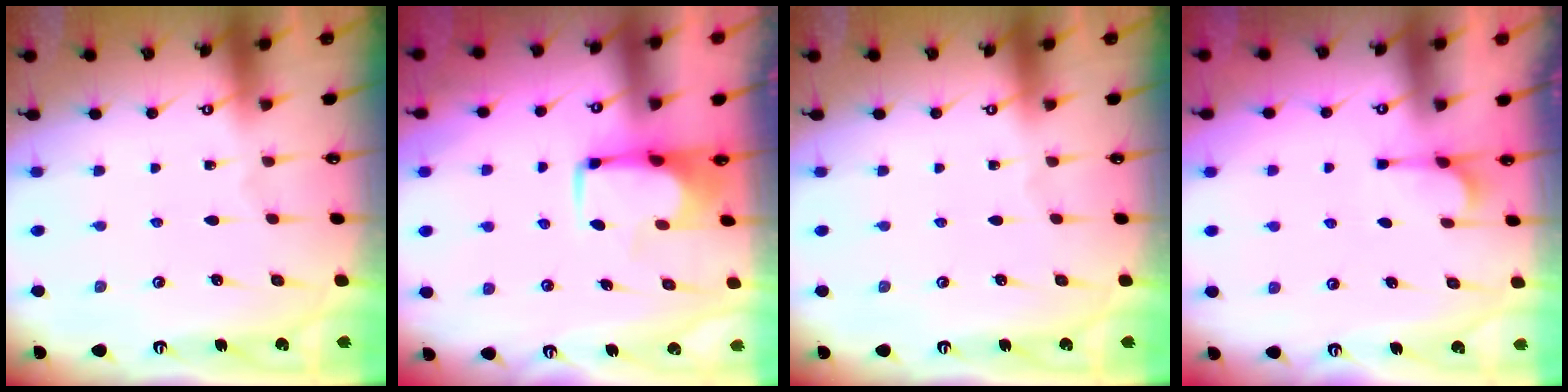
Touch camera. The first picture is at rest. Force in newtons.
{"total": 0.6, "press": 0.6, "slide": 0.2}
{"total": 0.0}
{"total": 1.7, "press": 1.3, "slide": 1.1}